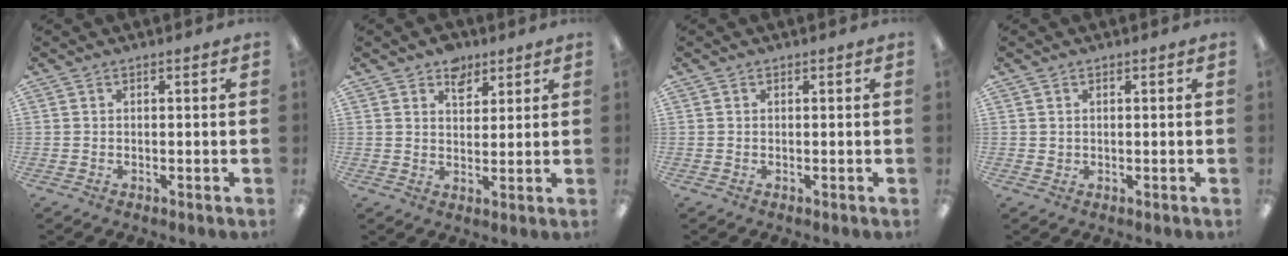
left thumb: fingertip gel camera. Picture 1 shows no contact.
{"total": 5.5, "force": [3.9, 3.3, 1.9], "torque": [-0.009, -0.020, 0.067]}
{"total": 0.0}
{"total": 0.8, "force": [0.5, 0.7, 0.1], "torque": [-0.003, 0.003, 0.008]}